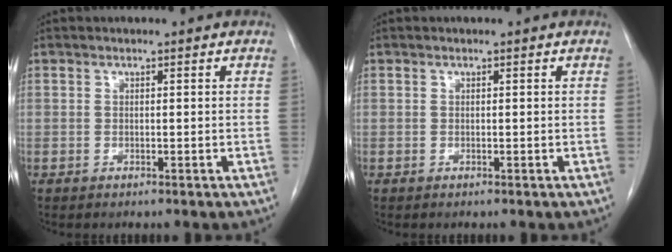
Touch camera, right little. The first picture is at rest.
{"total": 0.0}